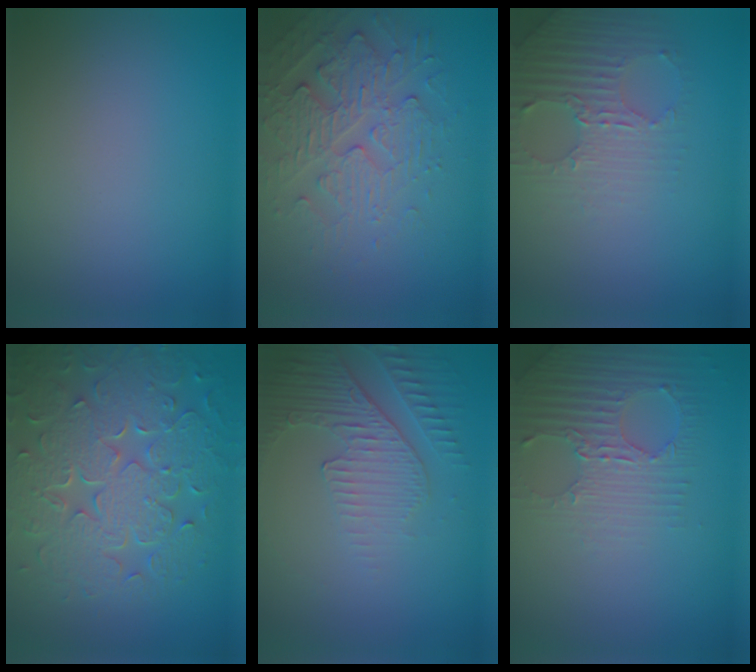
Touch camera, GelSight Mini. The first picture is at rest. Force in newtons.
{"total": 4.0, "press": 3.6, "slide": 1.8}
{"total": 3.9, "press": 3.7, "slide": 1.0}
{"total": 8.7, "press": 6.3, "slide": 6.0}
{"total": 4.2, "press": 3.0, "slide": 2.9}
{"total": 2.8, "press": 2.7, "slide": 0.9}